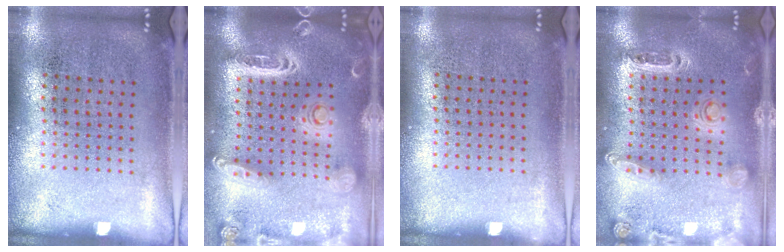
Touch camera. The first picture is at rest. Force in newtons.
{"total": 2.8, "press": 2.5, "slide": 1.4}
{"total": 0.0}
{"total": 1.4, "press": 1.4, "slide": 0.4}